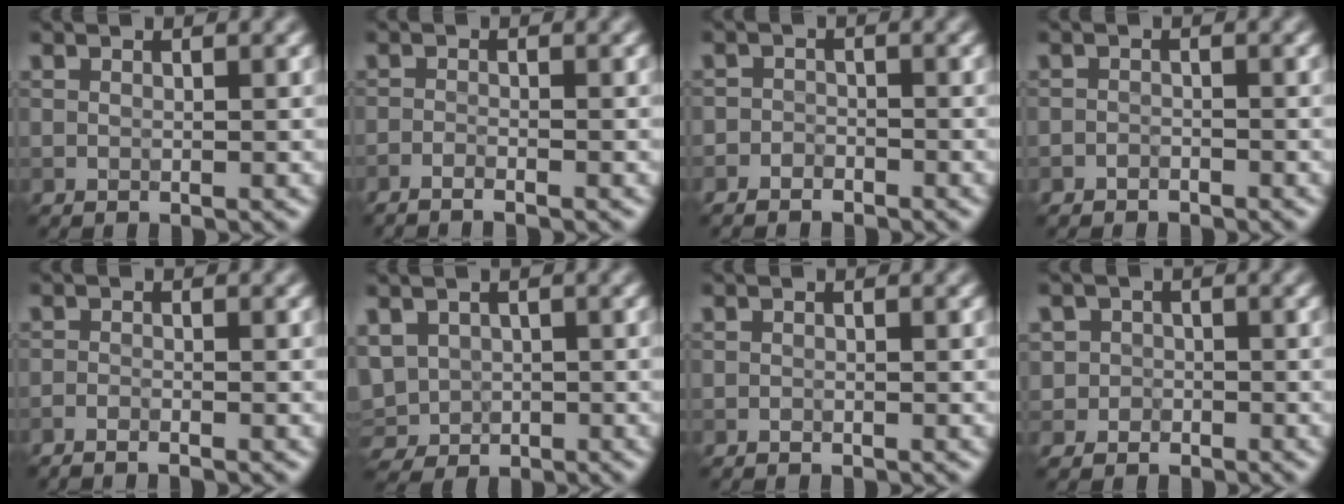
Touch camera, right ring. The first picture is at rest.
{"total": 1.7, "force": [-1.3, 0.2, 1.0], "torque": [-0.020, 0.001, -0.032]}
{"total": 1.6, "force": [-1.3, 0.9, 0.1], "torque": [0.010, 0.006, -0.028]}
{"total": 0.9, "force": [-0.8, 0.5, 0.0], "torque": [0.005, 0.003, -0.014]}
{"total": 1.2, "force": [-1.0, 0.1, 0.7], "torque": [-0.015, 0.000, -0.023]}
{"total": 3.7, "force": [0.0, 3.1, 2.0], "torque": [-0.051, -0.002, 0.005]}
{"total": 0.0}
{"total": 1.9, "force": [-0.6, 1.8, -0.1], "torque": [0.027, 0.007, -0.017]}